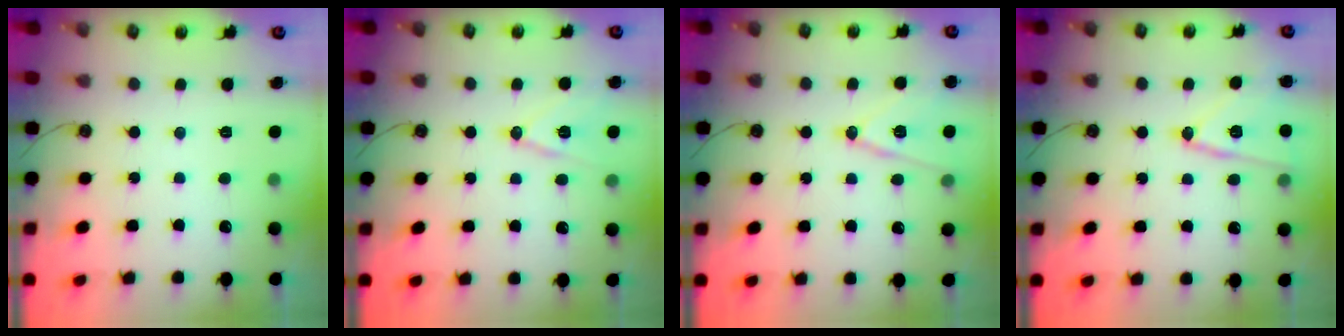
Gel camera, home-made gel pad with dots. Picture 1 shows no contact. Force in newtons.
{"total": 10.7, "press": 10.1, "slide": 3.4}
{"total": 12.1, "press": 11.6, "slide": 3.5}
{"total": 13.3, "press": 13.3, "slide": 0.4}